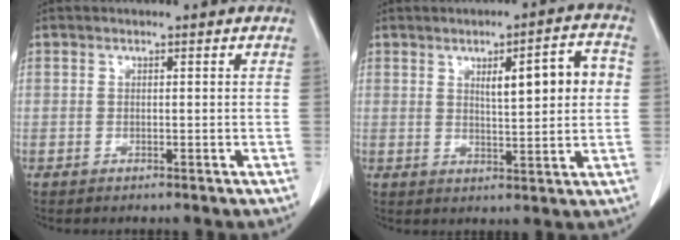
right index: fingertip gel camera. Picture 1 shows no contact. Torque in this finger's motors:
{"motor_torque": [0.59, 0.46, 0.42, 0.09]}